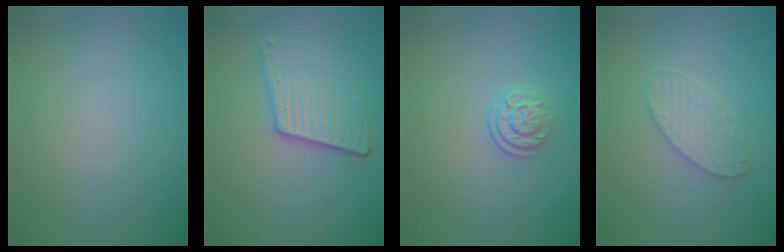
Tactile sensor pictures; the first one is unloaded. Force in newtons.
{"total": 3.6, "press": 2.7, "slide": 2.4}
{"total": 2.5, "press": 1.8, "slide": 1.8}
{"total": 2.3, "press": 2.3, "slide": 0.2}